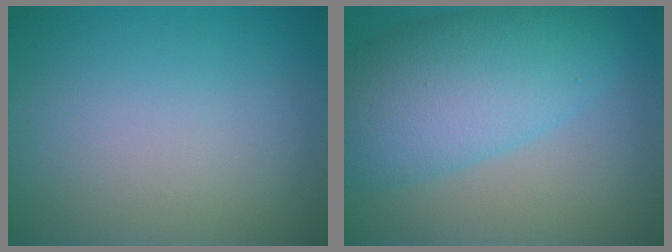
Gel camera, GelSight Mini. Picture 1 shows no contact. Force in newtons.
{"total": 8.6, "press": 8.6, "slide": 0.3}